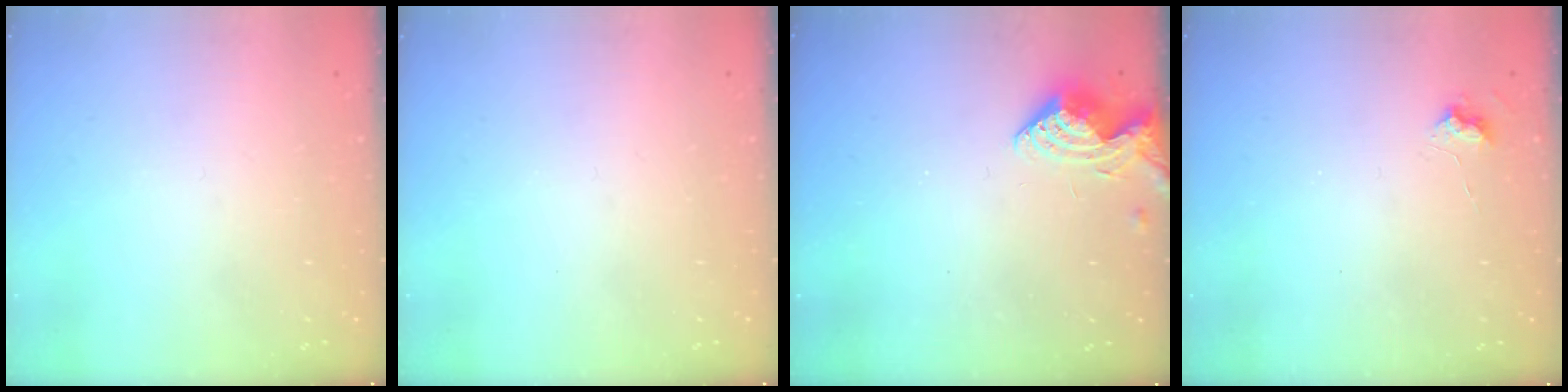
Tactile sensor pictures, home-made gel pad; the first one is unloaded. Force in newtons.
{"total": 0.0}
{"total": 8.3, "press": 8.3, "slide": 0.4}
{"total": 4.1, "press": 4.0, "slide": 0.6}